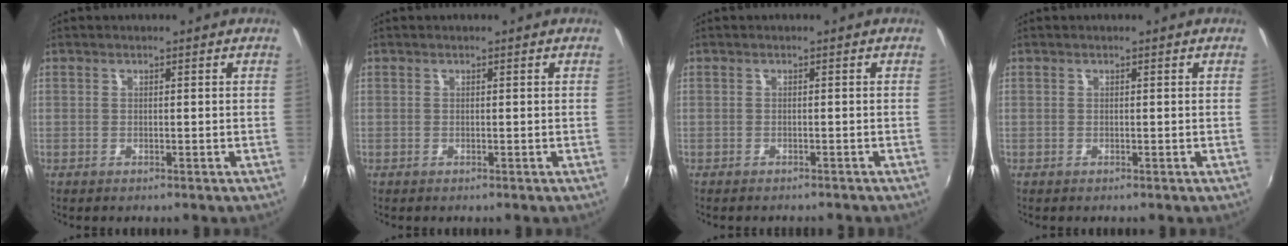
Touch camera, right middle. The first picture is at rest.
{"total": 0.0}
{"total": 2.2, "force": [-2.0, 0.5, 0.7], "torque": [-0.019, -0.012, -0.030]}
{"total": 0.0}